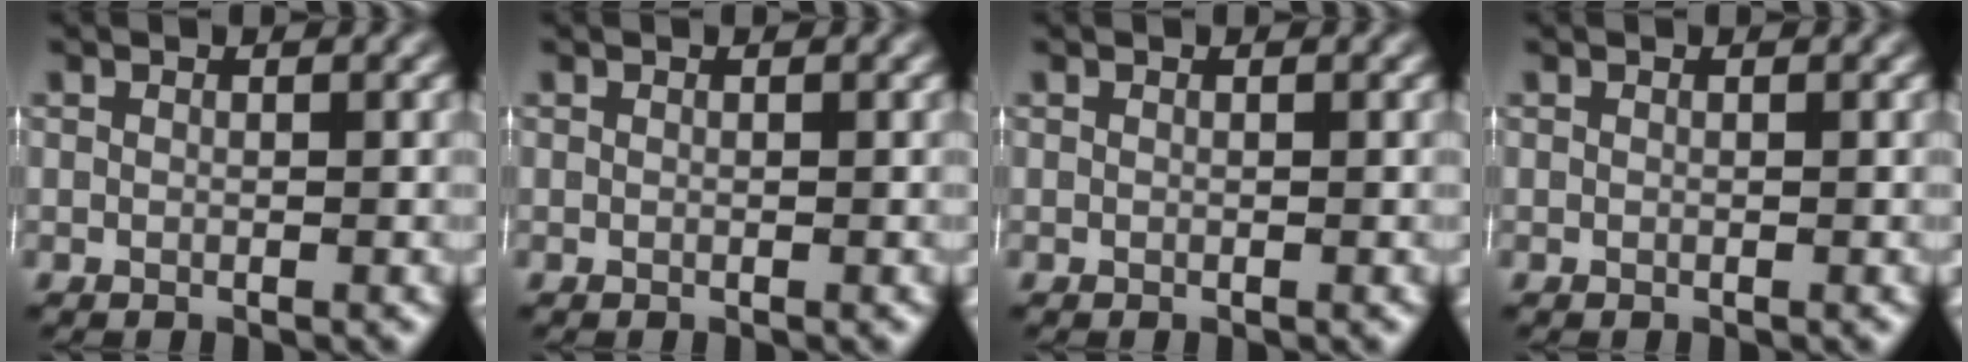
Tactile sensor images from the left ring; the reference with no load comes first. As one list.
[{"total": 0.0}, {"total": 0.0}, {"total": 0.0}]